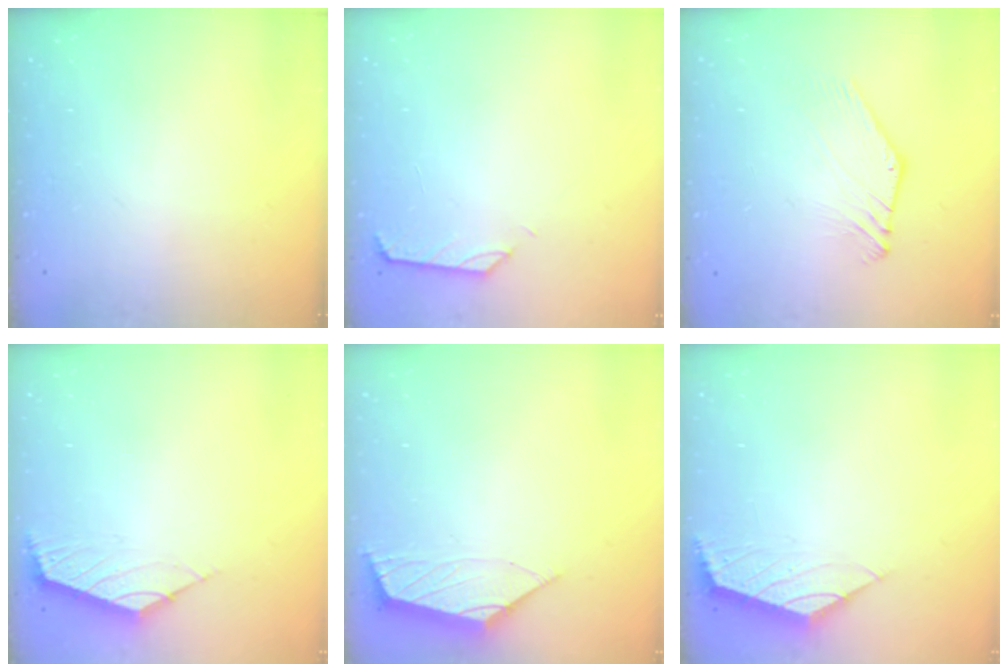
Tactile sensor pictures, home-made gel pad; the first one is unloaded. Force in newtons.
{"total": 0.6, "press": 0.3, "slide": 0.5}
{"total": 1.1, "press": 1.1, "slide": 0.2}
{"total": 2.6, "press": 2.6, "slide": 0.7}
{"total": 2.9, "press": 2.8, "slide": 0.6}
{"total": 1.4, "press": 1.3, "slide": 0.5}